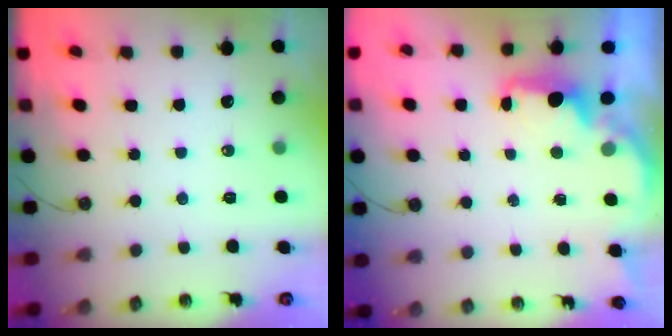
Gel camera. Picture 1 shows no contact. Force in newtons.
{"total": 2.3, "press": 2.1, "slide": 0.8}